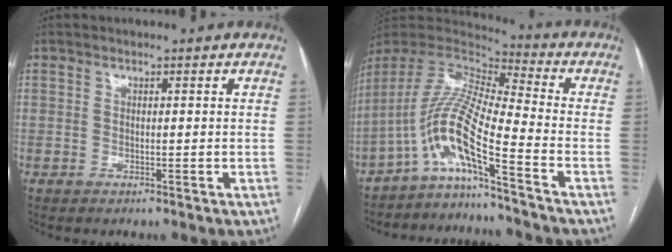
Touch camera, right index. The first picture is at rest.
{"total": 11.8, "force": [-7.3, -0.8, 9.2], "torque": [-0.192, 0.012, -0.141]}